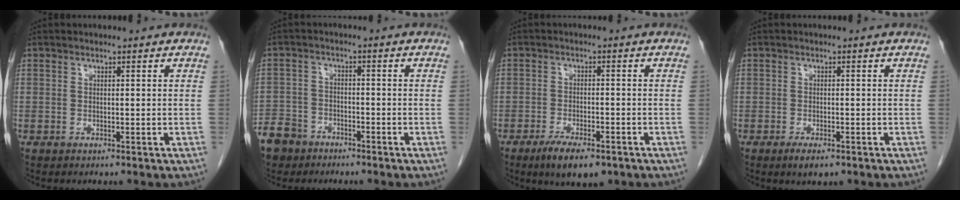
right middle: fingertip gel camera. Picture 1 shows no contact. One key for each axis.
{"total": 8.3, "fx": -5.9, "fy": 5.5, "fz": 1.6, "tx": -0.052, "ty": 0.003, "tz": -0.107}
{"total": 6.8, "fx": -4.5, "fy": 2.0, "fz": 4.6, "tx": -0.077, "ty": -0.011, "tz": -0.068}
{"total": 2.5, "fx": -1.5, "fy": 0.8, "fz": 1.8, "tx": -0.035, "ty": -0.005, "tz": -0.020}